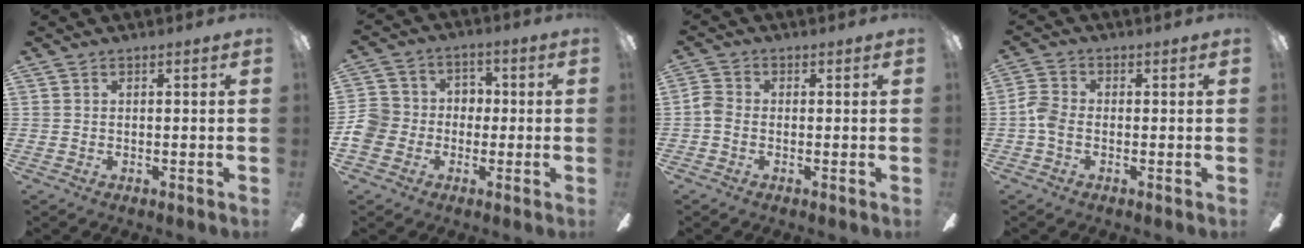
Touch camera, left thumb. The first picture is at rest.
{"total": 8.3, "force": [-2.9, 7.4, 2.3], "torque": [-0.067, 0.037, -0.055]}
{"total": 2.9, "force": [-0.9, 1.9, 1.9], "torque": [-0.040, 0.006, -0.017]}
{"total": 4.5, "force": [-1.1, 2.8, 3.3], "torque": [-0.070, 0.008, -0.020]}